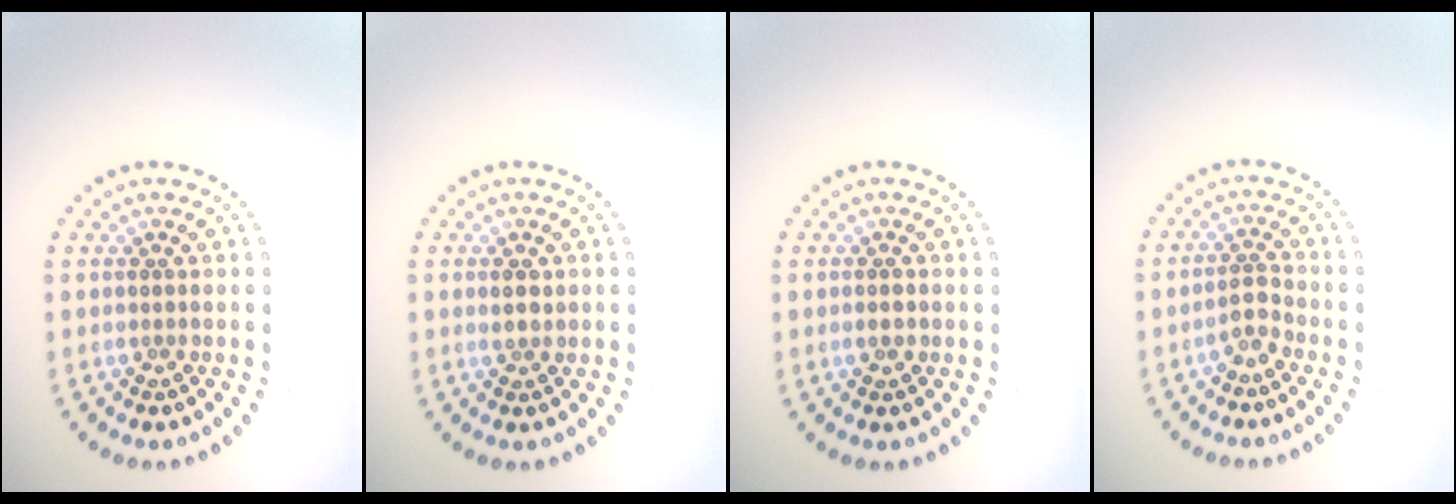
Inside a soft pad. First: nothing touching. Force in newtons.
{"total": 1.1, "press": 1.1, "slide": 0.4}
{"total": 1.0, "press": 0.9, "slide": 0.4}
{"total": 1.8, "press": 1.5, "slide": 1.1}